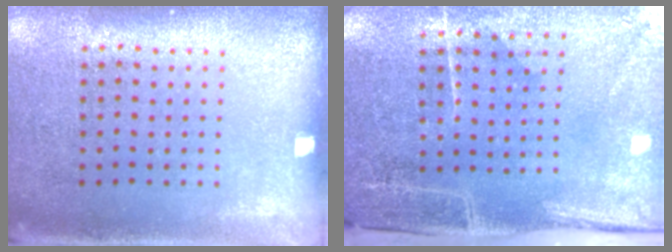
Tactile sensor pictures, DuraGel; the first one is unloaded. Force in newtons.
{"total": 4.7, "press": 3.8, "slide": 2.8}